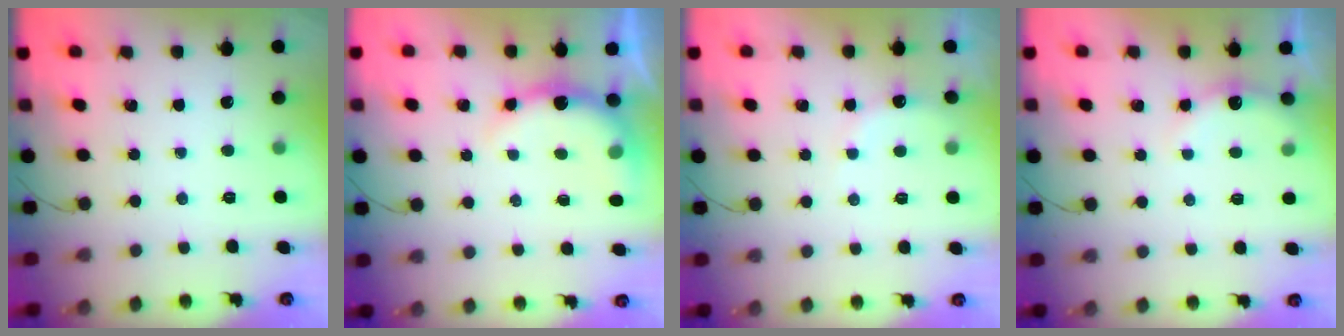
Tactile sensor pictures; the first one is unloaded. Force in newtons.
{"total": 8.8, "press": 8.7, "slide": 1.0}
{"total": 6.7, "press": 6.6, "slide": 1.3}
{"total": 6.7, "press": 6.5, "slide": 1.4}